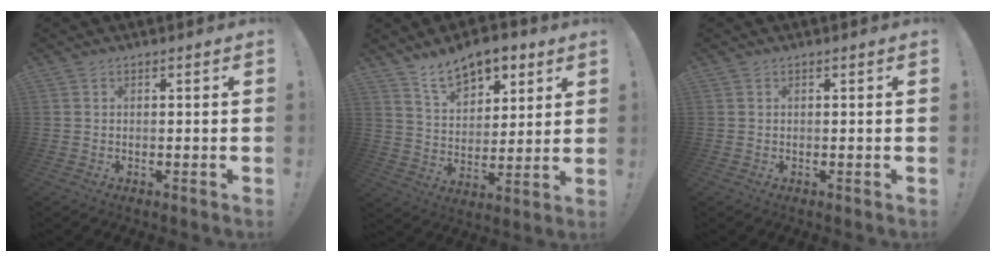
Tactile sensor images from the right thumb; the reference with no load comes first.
{"total": 12.2, "force": [8.7, 6.5, 5.7], "torque": [-0.086, -0.052, 0.161]}
{"total": 0.0}